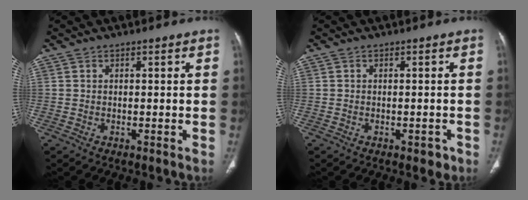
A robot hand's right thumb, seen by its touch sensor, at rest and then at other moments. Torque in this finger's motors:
{"motor_torque": [-0.20, 0.08, -0.25, 0.06, -0.01]}